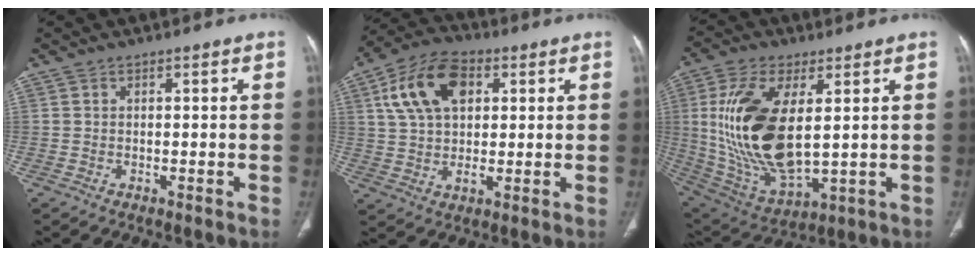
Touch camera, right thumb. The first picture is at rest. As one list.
[{"total": 14.1, "force": [4.5, 8.6, 10.2], "torque": [-0.178, 0.006, 0.081]}, {"total": 21.2, "force": [2.8, 10.0, 18.4], "torque": [-0.374, -0.021, 0.068]}]